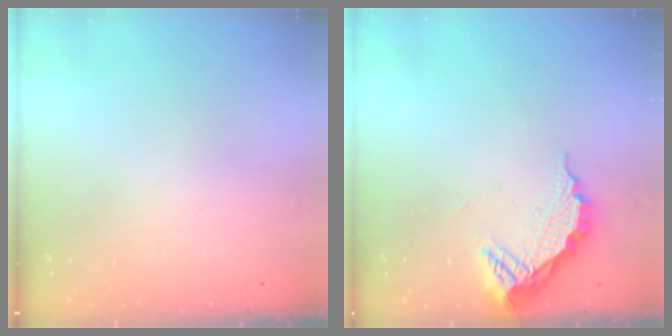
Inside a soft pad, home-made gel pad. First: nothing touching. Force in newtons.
{"total": 9.5, "press": 9.5, "slide": 0.7}